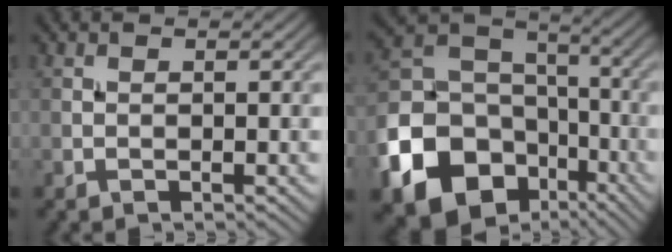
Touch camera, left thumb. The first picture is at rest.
{"total": 19.6, "force": [-9.2, 15.0, 8.7], "torque": [-0.231, -0.058, -0.167]}